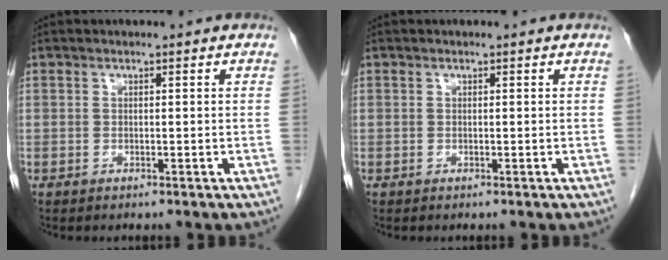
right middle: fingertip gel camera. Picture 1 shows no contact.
{"total": 0.0}